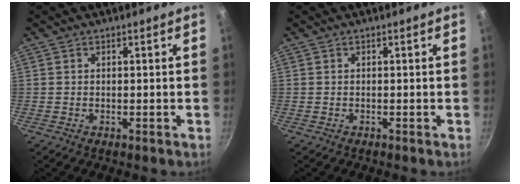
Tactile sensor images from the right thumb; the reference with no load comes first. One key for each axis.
{"total": 0.0}